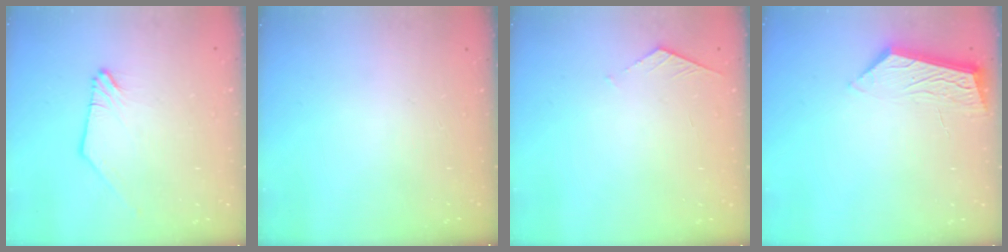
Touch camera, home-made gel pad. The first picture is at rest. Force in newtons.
{"total": 0.0}
{"total": 4.0, "press": 4.0, "slide": 0.4}
{"total": 7.0, "press": 7.0, "slide": 0.2}